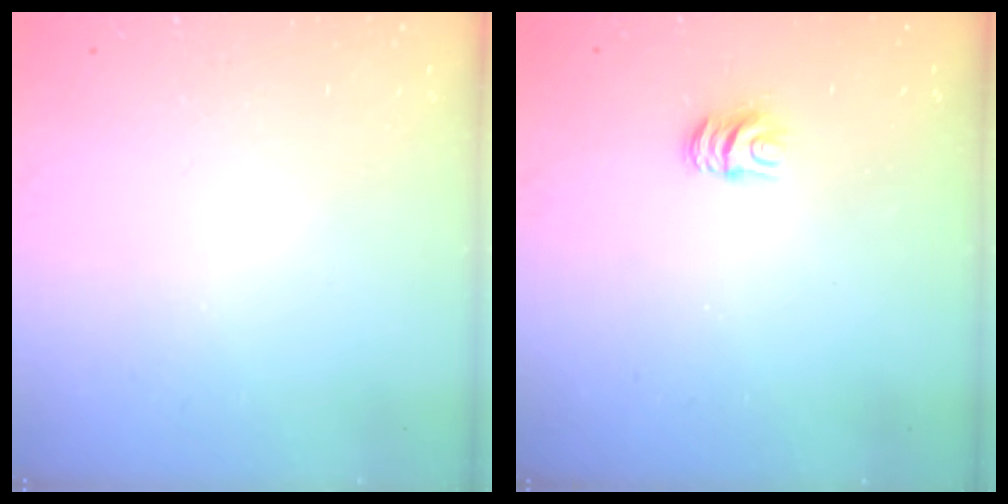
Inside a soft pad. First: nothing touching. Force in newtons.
{"total": 6.0, "press": 6.0, "slide": 0.6}